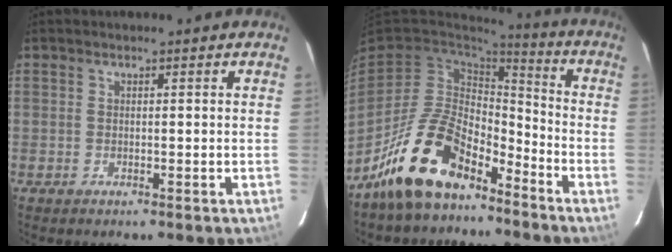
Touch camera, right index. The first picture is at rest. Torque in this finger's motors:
{"motor_torque": [1.06, -1.08, 1.05, 0.21]}